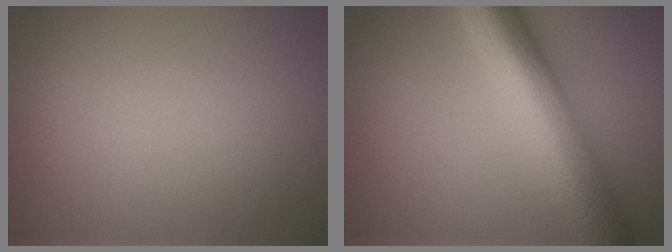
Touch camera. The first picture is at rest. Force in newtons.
{"total": 10.8, "press": 10.8, "slide": 0.2}